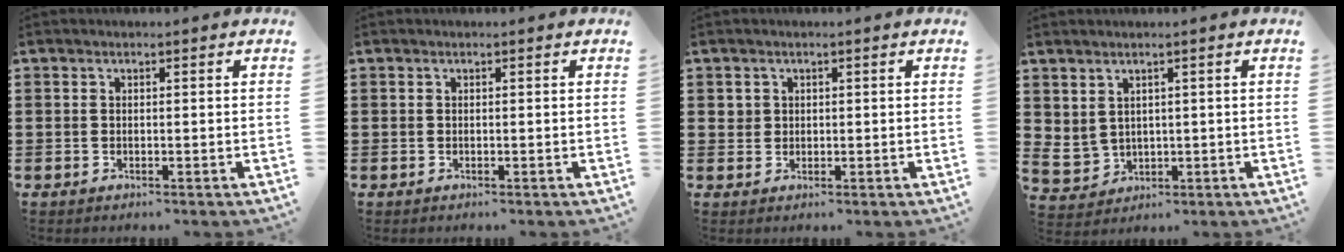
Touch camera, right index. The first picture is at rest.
{"total": 0.0}
{"total": 1.6, "force": [0.7, 1.4, 0.2], "torque": [-0.010, 0.008, 0.013]}
{"total": 3.2, "force": [1.9, 2.3, 1.0], "torque": [-0.046, -0.004, 0.033]}